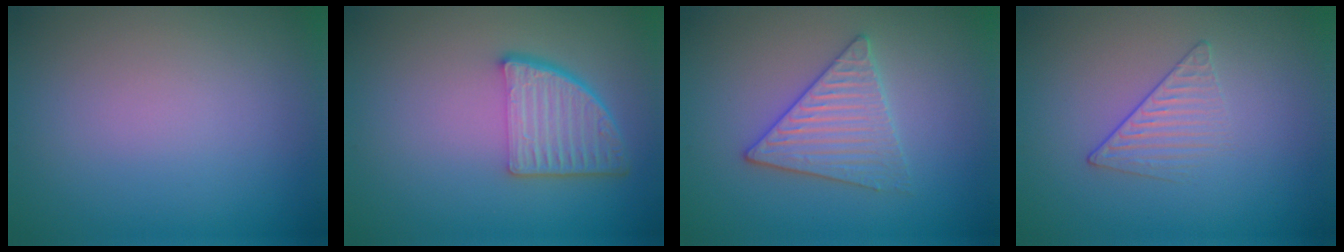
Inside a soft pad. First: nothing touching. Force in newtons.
{"total": 5.1, "press": 3.7, "slide": 3.5}
{"total": 3.5, "press": 3.4, "slide": 0.3}
{"total": 1.6, "press": 1.0, "slide": 1.2}